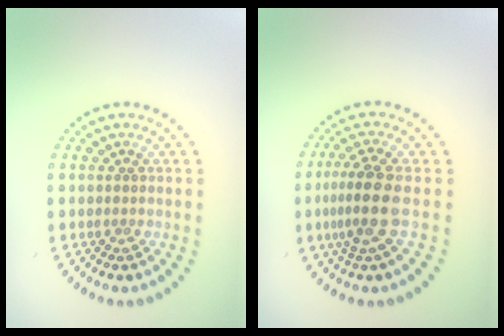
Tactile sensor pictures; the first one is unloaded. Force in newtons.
{"total": 4.0, "press": 3.4, "slide": 2.0}